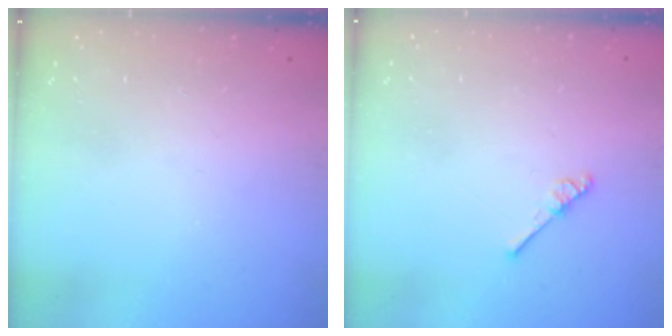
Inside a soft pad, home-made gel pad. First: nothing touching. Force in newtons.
{"total": 3.2, "press": 3.2, "slide": 0.3}